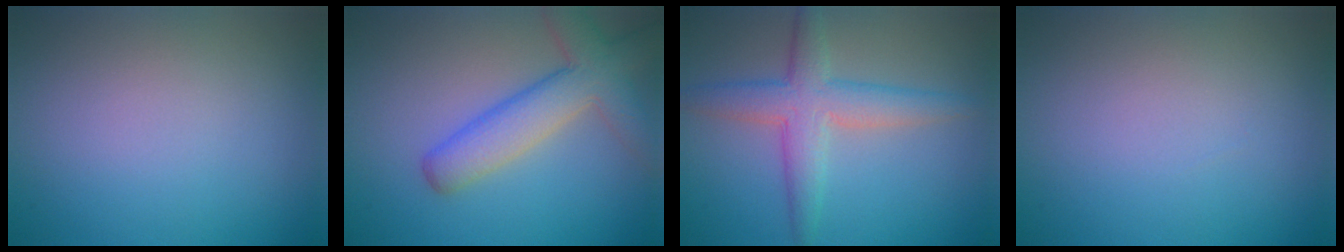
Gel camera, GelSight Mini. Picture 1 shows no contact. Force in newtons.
{"total": 5.6, "press": 5.6, "slide": 0.3}
{"total": 4.5, "press": 4.5, "slide": 0.1}
{"total": 0.0}